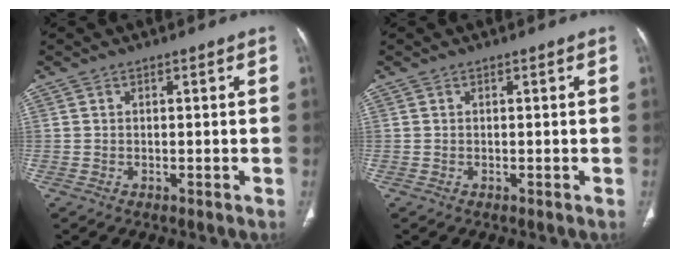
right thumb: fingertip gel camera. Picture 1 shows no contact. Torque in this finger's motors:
{"motor_torque": [-0.23, -0.23, 0.00, 0.00, 0.00]}